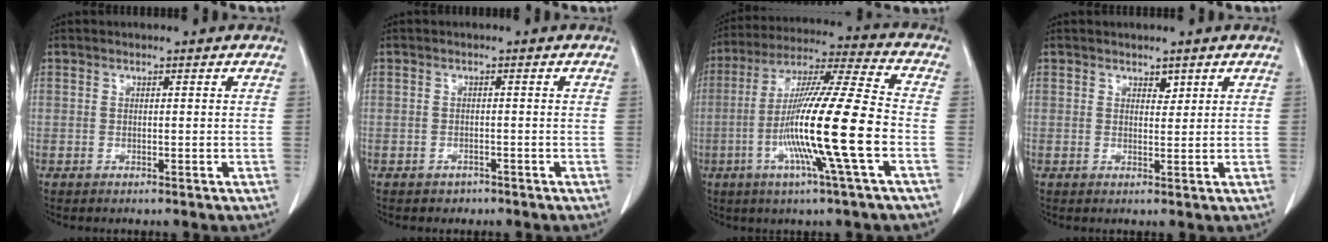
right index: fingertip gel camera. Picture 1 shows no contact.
{"total": 1.4, "force": [-1.0, 1.0, 0.0], "torque": [-0.010, 0.002, -0.012]}
{"total": 17.4, "force": [-4.6, -1.1, 16.8], "torque": [-0.313, -0.010, -0.094]}
{"total": 1.2, "force": [0.9, 0.6, 0.6], "torque": [-0.006, -0.004, 0.012]}